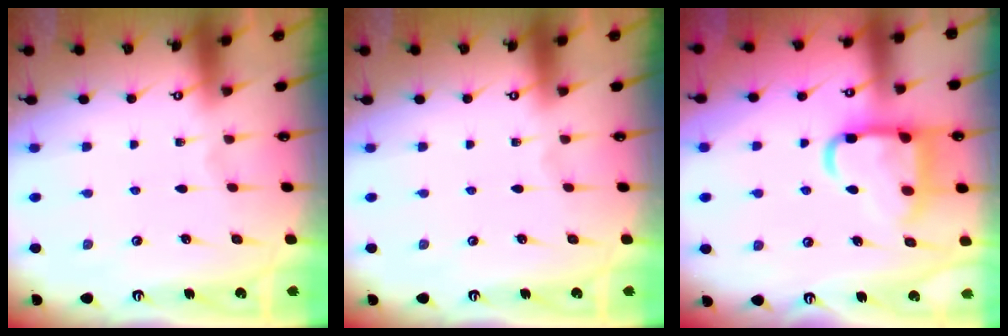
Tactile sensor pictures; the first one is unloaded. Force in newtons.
{"total": 0.0}
{"total": 15.6, "press": 15.5, "slide": 1.7}